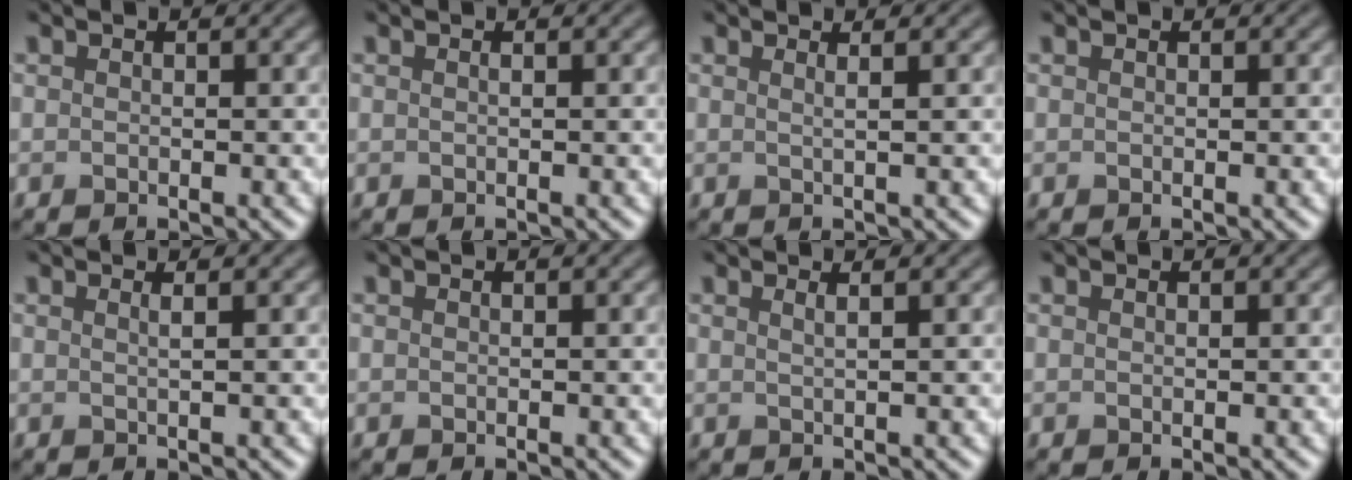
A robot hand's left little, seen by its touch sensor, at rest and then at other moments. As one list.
[{"total": 0.0}, {"total": 1.6, "force": [0.7, 0.7, 1.3], "torque": [-0.010, 0.000, -0.011]}, {"total": 0.0}, {"total": 1.3, "force": [0.5, 0.5, 1.0], "torque": [-0.007, 0.000, -0.004]}, {"total": 0.0}, {"total": 1.8, "force": [0.9, 0.8, 1.3], "torque": [-0.005, 0.001, -0.007]}, {"total": 0.0}]